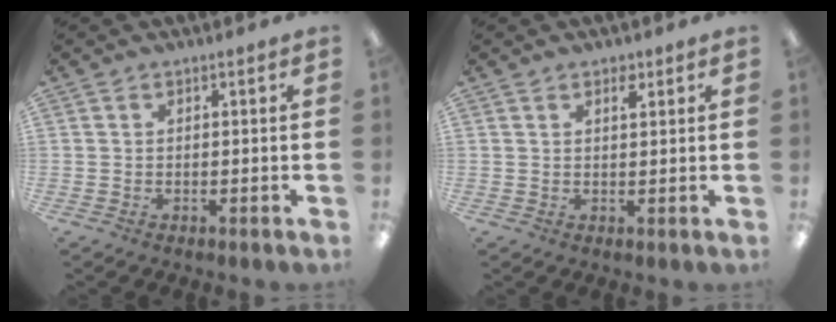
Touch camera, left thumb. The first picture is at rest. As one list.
[{"total": 2.1, "force": [1.5, 0.9, 1.2], "torque": [-0.003, -0.010, 0.022]}]